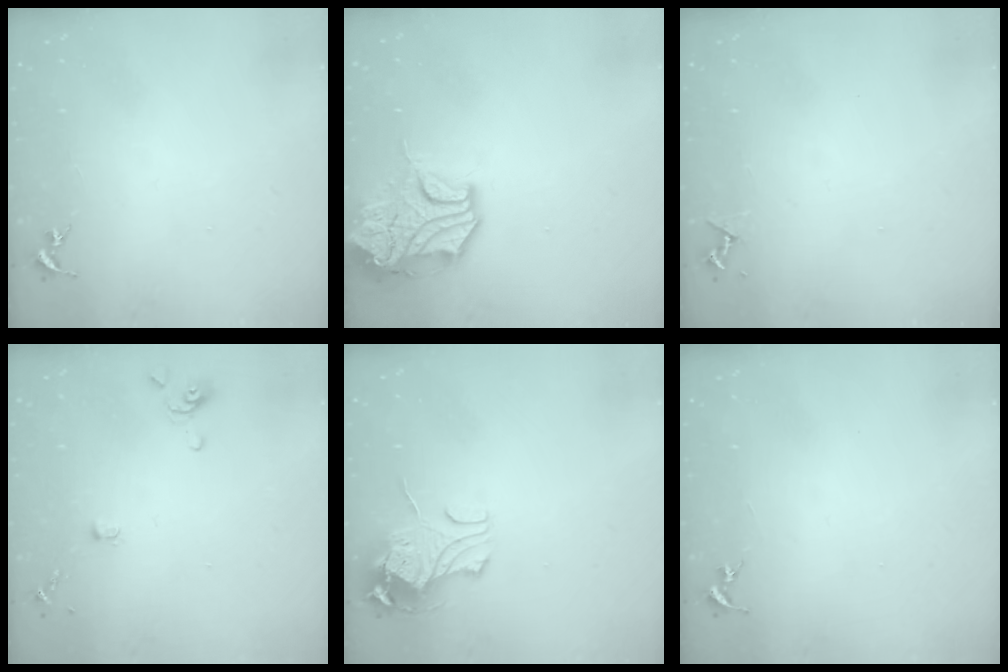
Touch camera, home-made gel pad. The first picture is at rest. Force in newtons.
{"total": 15.8, "press": 15.6, "slide": 2.5}
{"total": 3.8, "press": 3.7, "slide": 0.6}
{"total": 3.6, "press": 3.5, "slide": 0.7}
{"total": 10.8, "press": 10.8, "slide": 1.2}
{"total": 0.0}